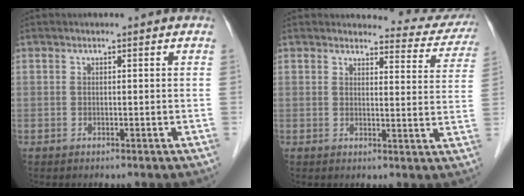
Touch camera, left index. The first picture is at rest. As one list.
[{"total": 9.3, "force": [9.1, 1.8, 0.0], "torque": [0.026, -0.047, 0.076]}]